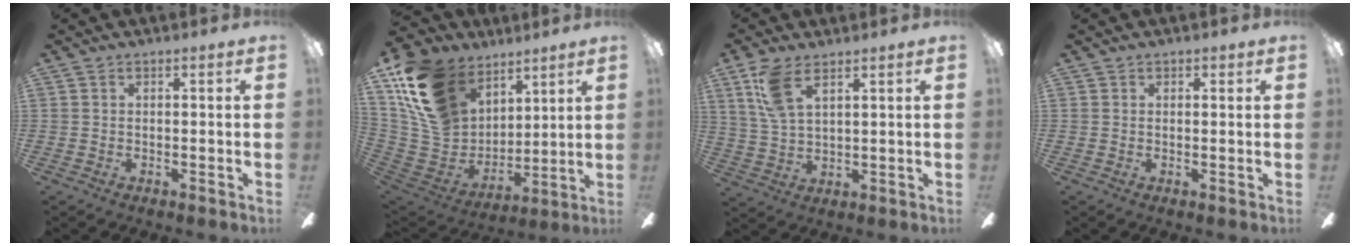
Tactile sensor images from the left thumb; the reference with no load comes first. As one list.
[{"total": 20.0, "force": [11.2, 13.7, 9.3], "torque": [-0.221, -0.047, 0.214]}, {"total": 8.7, "force": [5.2, 3.8, 5.9], "torque": [-0.133, -0.006, 0.097]}, {"total": 0.8, "force": [0.5, 0.6, 0.2], "torque": [0.005, 0.000, 0.007]}]